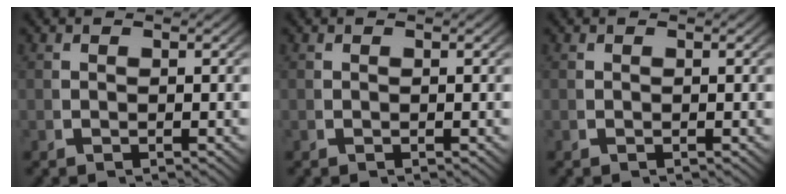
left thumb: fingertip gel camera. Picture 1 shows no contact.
{"total": 0.0}
{"total": 0.0}